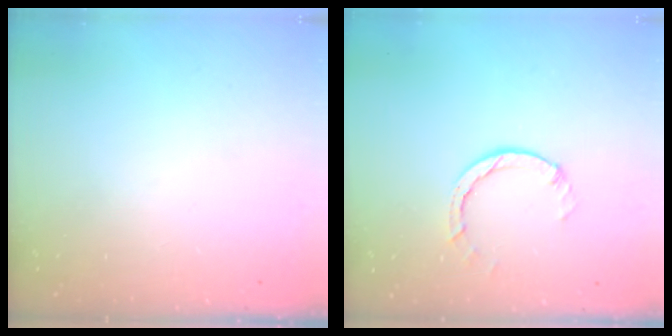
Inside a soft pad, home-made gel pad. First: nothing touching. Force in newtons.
{"total": 3.8, "press": 3.8, "slide": 0.4}